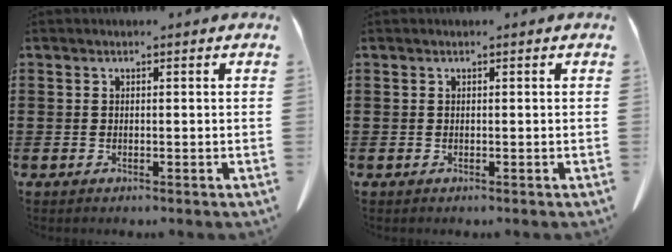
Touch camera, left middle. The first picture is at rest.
{"total": 0.0}